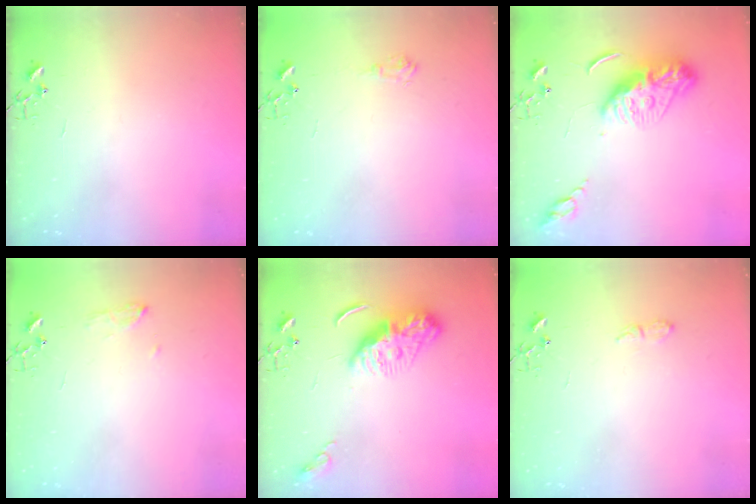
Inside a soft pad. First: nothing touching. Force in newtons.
{"total": 6.2, "press": 6.2, "slide": 0.8}
{"total": 12.6, "press": 12.5, "slide": 1.1}
{"total": 8.1, "press": 8.1, "slide": 1.0}
{"total": 9.6, "press": 9.6, "slide": 1.0}
{"total": 5.8, "press": 5.7, "slide": 0.7}